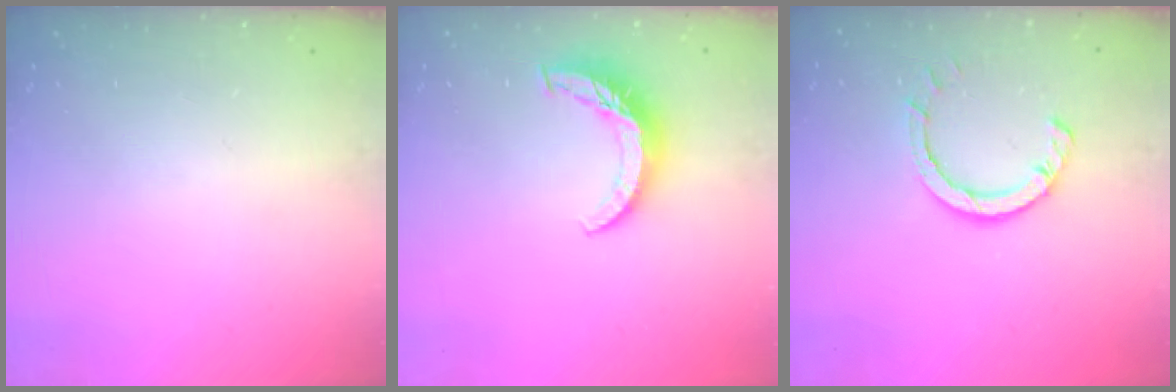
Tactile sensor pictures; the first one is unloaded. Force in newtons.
{"total": 8.6, "press": 8.5, "slide": 0.8}
{"total": 5.5, "press": 5.5, "slide": 0.2}